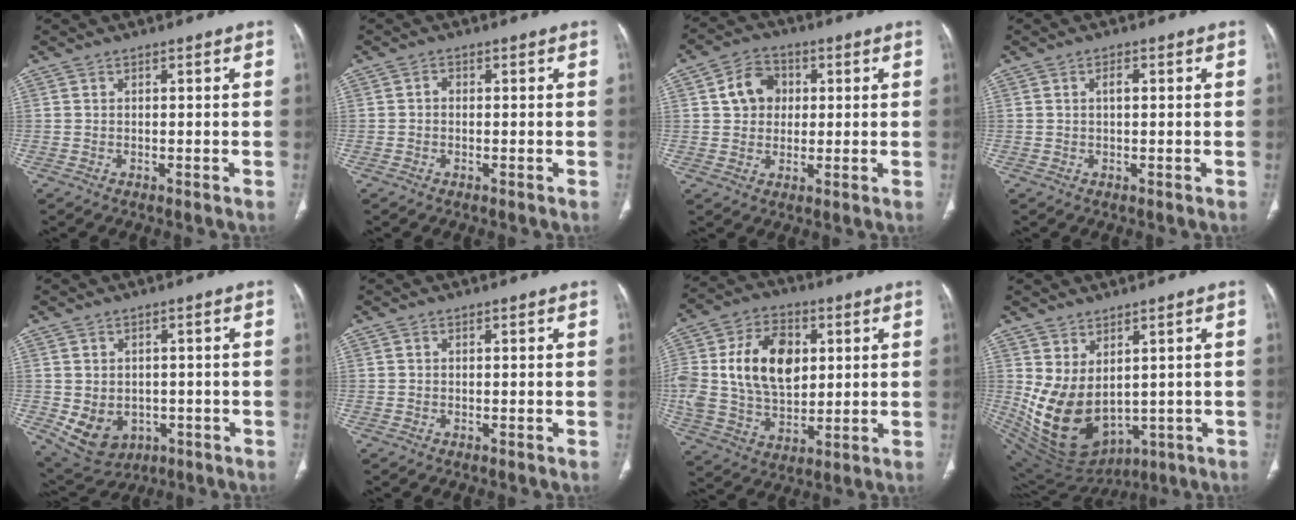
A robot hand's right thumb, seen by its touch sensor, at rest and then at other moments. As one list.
[{"total": 1.0, "force": [-0.2, 0.7, 0.6], "torque": [-0.006, 0.003, -0.007]}, {"total": 7.6, "force": [1.5, 6.3, 3.9], "torque": [-0.042, 0.005, 0.020]}, {"total": 1.6, "force": [0.3, 0.7, 1.4], "torque": [-0.028, 0.004, 0.005]}, {"total": 9.5, "force": [-2.3, 7.7, 5.1], "torque": [-0.075, 0.010, -0.010]}, {"total": 0.0}, {"total": 18.8, "force": [3.7, 12.6, 13.4], "torque": [-0.231, -0.002, 0.074]}, {"total": 13.5, "force": [1.1, 8.8, 10.2], "torque": [-0.169, -0.025, 0.061]}]